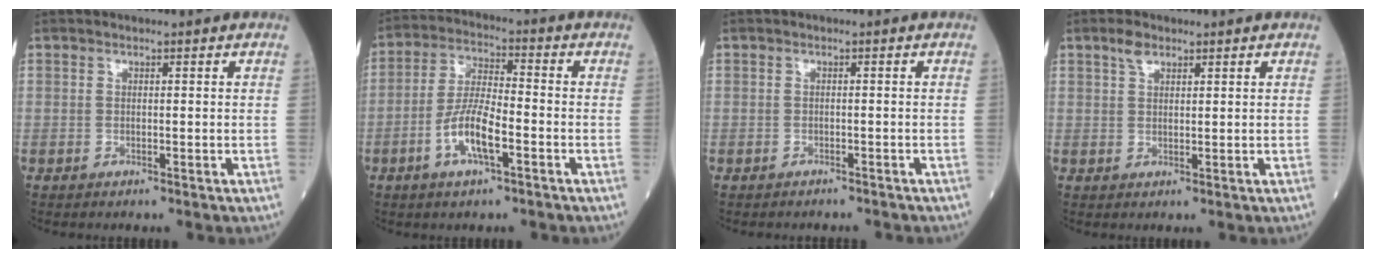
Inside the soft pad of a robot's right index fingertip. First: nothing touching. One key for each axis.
{"total": 8.1, "fx": -3.2, "fy": 1.9, "fz": 7.2, "tx": -0.147, "ty": 0.002, "tz": -0.062}
{"total": 3.0, "fx": -2.7, "fy": 1.3, "fz": 0.2, "tx": -0.005, "ty": 0.001, "tz": -0.038}
{"total": 2.3, "fx": 1.5, "fy": 1.0, "fz": 1.3, "tx": -0.027, "ty": 0.006, "tz": 0.031}